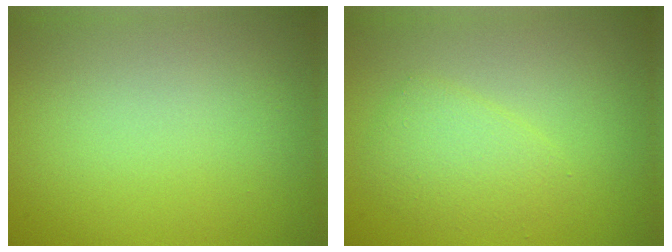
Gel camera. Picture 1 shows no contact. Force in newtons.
{"total": 2.4, "press": 2.4, "slide": 0.1}